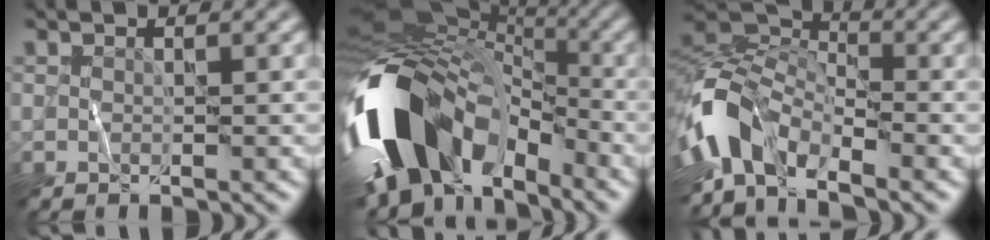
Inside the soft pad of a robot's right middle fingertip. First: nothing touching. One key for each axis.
{"total": 15.7, "fx": -4.8, "fy": 10.3, "fz": 10.7, "tx": -0.210, "ty": 0.003, "tz": -0.099}
{"total": 7.3, "fx": -4.2, "fy": 3.7, "fz": 4.6, "tx": -0.092, "ty": 0.002, "tz": -0.100}